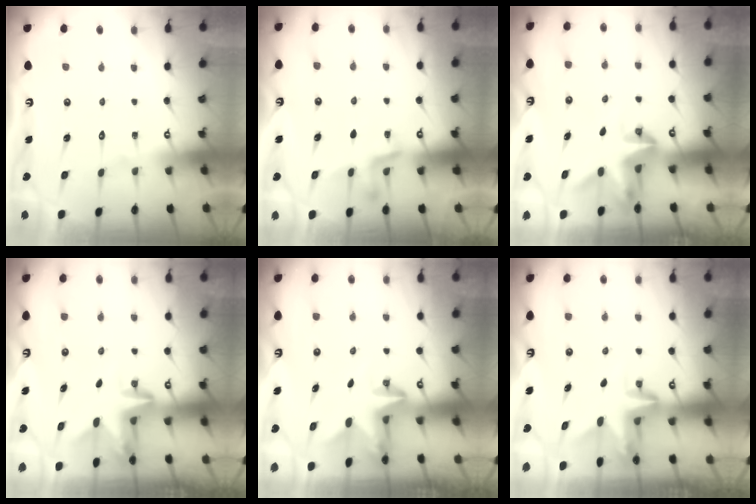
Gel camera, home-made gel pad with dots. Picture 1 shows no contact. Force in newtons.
{"total": 3.7, "press": 3.6, "slide": 0.9}
{"total": 3.2, "press": 3.2, "slide": 0.1}
{"total": 2.7, "press": 2.7, "slide": 0.2}
{"total": 2.4, "press": 2.3, "slide": 0.4}
{"total": 3.1, "press": 3.1, "slide": 0.4}